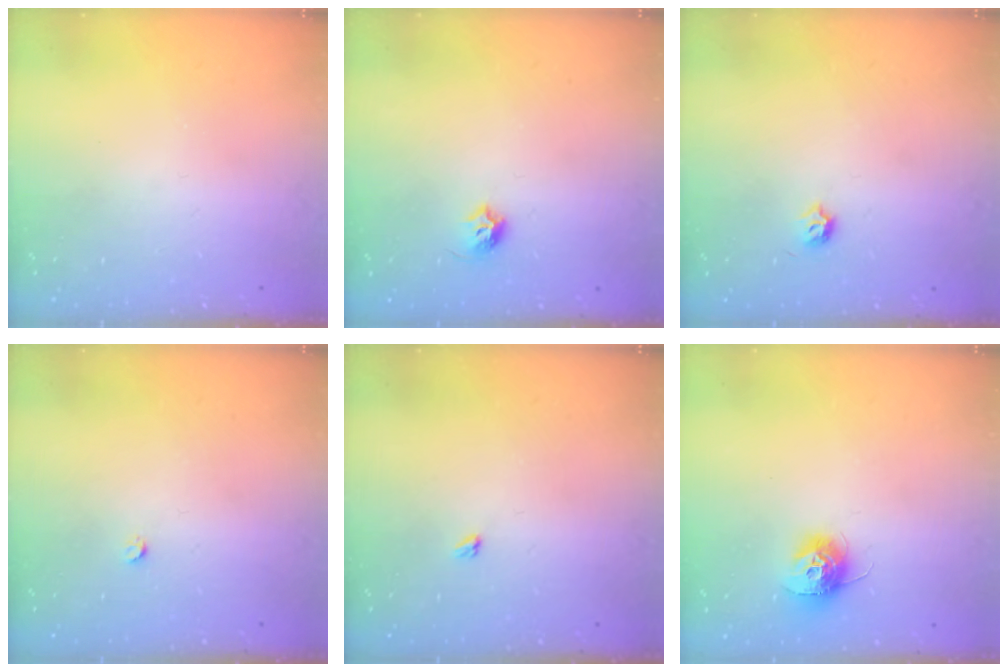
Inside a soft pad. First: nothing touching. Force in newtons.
{"total": 5.7, "press": 5.6, "slide": 1.0}
{"total": 3.5, "press": 3.5, "slide": 0.6}
{"total": 2.4, "press": 2.4, "slide": 0.3}
{"total": 2.4, "press": 2.4, "slide": 0.4}
{"total": 10.2, "press": 10.2, "slide": 0.4}